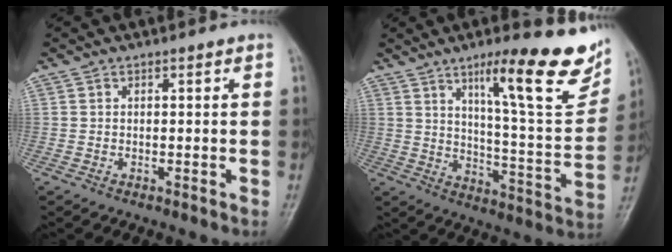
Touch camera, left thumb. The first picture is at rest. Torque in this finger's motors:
{"motor_torque": [0.51, 0.32, 1.46, -1.31, 0.09]}